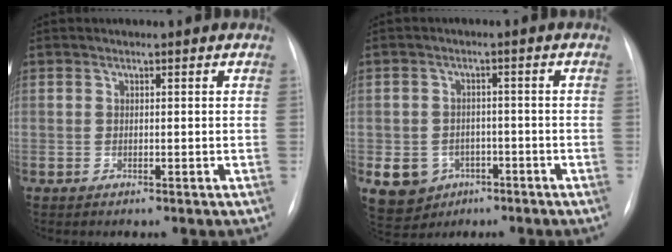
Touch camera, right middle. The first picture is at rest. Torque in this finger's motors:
{"motor_torque": [0.63, -0.68, 0.34, 0.05]}